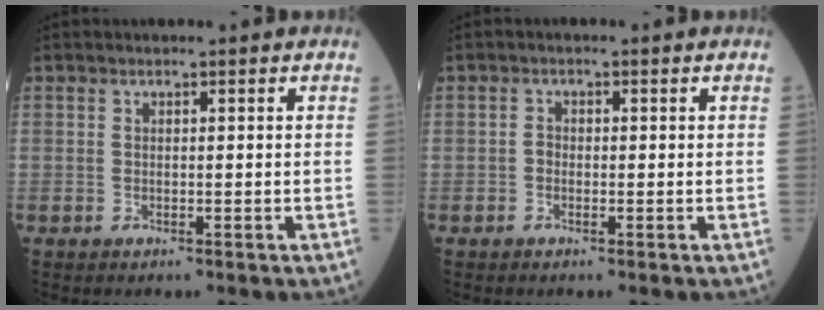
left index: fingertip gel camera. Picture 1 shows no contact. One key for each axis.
{"total": 0.8, "fx": -0.3, "fy": 0.5, "fz": 0.5, "tx": -0.007, "ty": 0.002, "tz": -0.009}